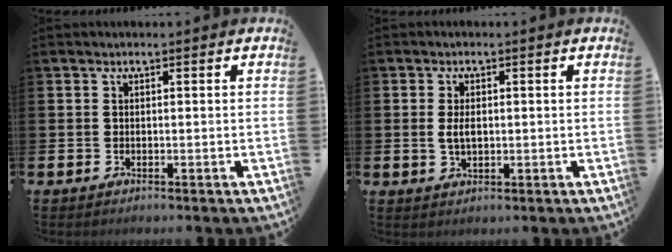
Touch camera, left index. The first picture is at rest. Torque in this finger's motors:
{"motor_torque": [0.83, 0.00, 0.09, 0.12]}